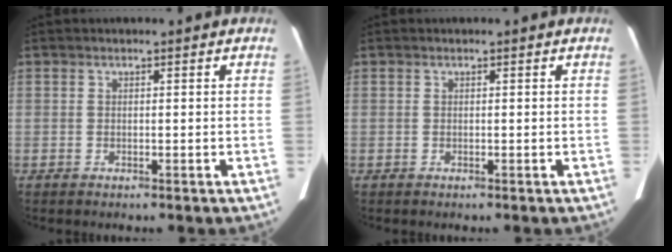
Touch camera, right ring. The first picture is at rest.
{"total": 0.0}